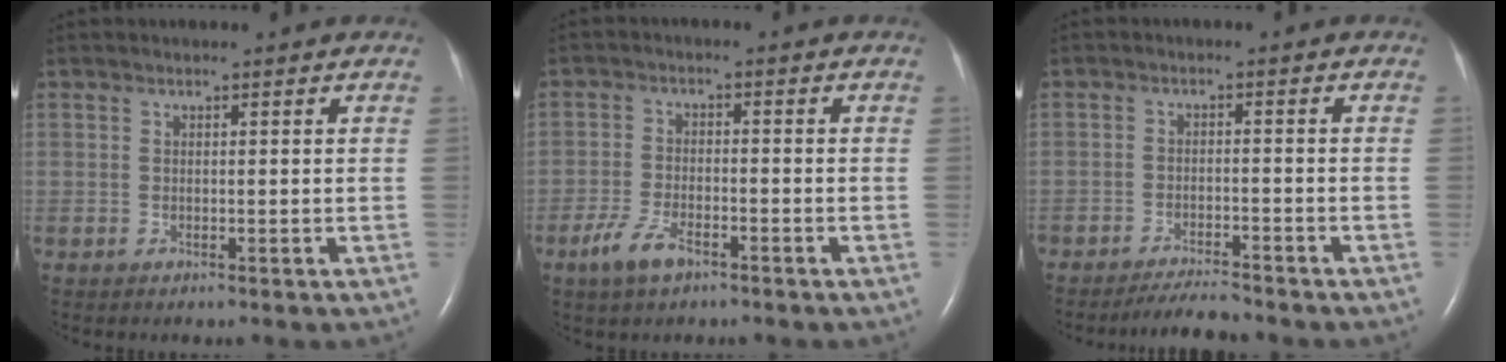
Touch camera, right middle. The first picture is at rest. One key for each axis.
{"total": 5.1, "fx": -3.3, "fy": 1.8, "fz": 3.4, "tx": -0.080, "ty": -0.005, "tz": -0.061}
{"total": 4.3, "fx": -4.2, "fy": 0.0, "fz": 1.1, "tx": -0.022, "ty": -0.017, "tz": -0.071}